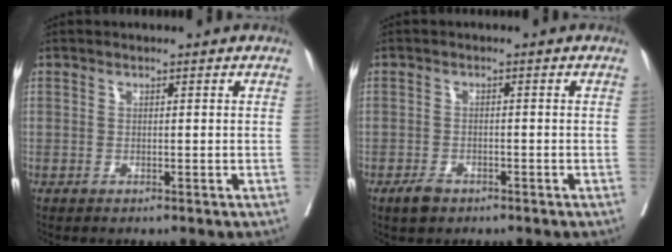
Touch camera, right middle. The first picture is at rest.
{"total": 2.4, "force": [-1.7, 1.2, 1.2], "torque": [-0.024, 0.001, -0.024]}